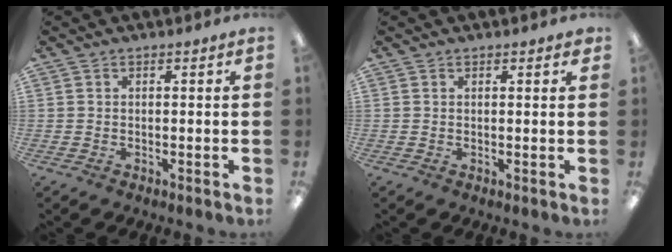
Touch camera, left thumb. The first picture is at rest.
{"total": 0.8, "force": [0.7, 0.3, 0.4], "torque": [0.008, -0.006, 0.008]}